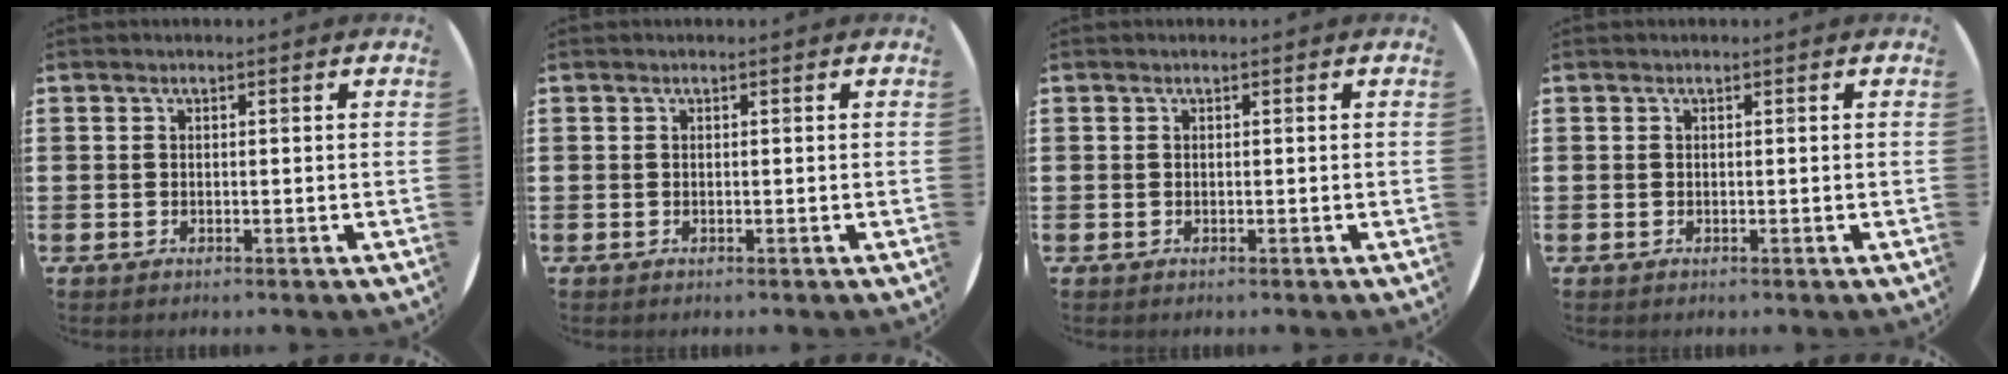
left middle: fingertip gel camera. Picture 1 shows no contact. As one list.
[{"total": 0.0}, {"total": 0.0}, {"total": 0.0}]